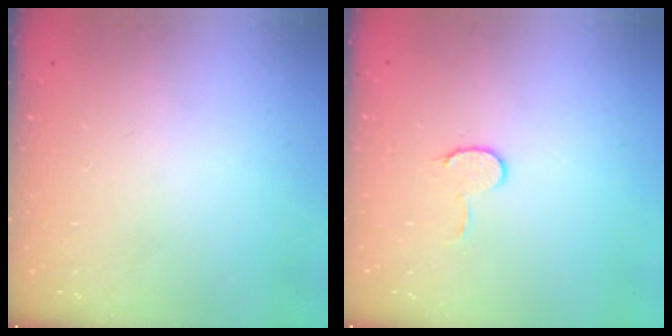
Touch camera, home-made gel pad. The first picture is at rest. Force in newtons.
{"total": 5.9, "press": 5.9, "slide": 0.5}